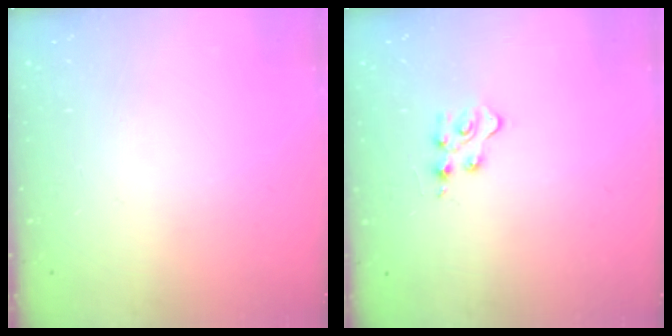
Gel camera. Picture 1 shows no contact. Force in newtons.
{"total": 3.5, "press": 3.4, "slide": 0.6}